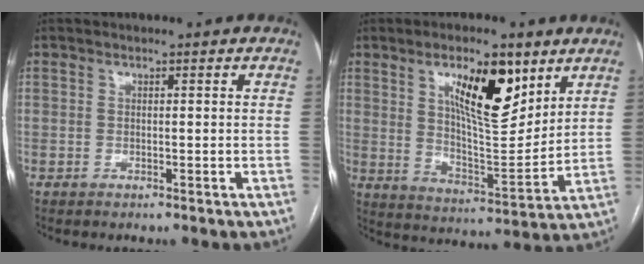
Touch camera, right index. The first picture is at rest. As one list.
[{"total": 14.2, "force": [7.2, 4.3, 11.4], "torque": [-0.186, -0.002, 0.128]}]